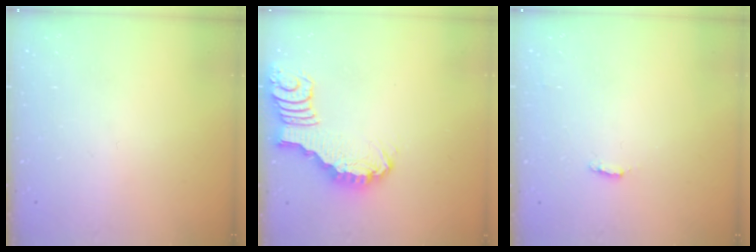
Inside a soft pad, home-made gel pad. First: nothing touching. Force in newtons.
{"total": 2.8, "press": 2.7, "slide": 0.4}
{"total": 2.3, "press": 2.2, "slide": 0.5}